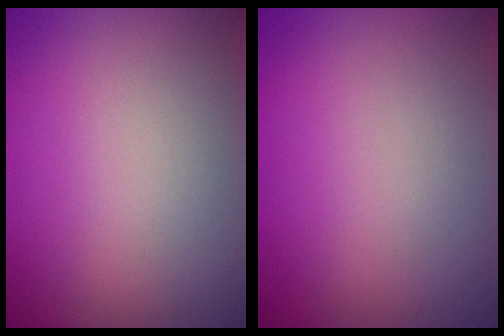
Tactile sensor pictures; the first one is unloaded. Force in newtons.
{"total": 0.0}